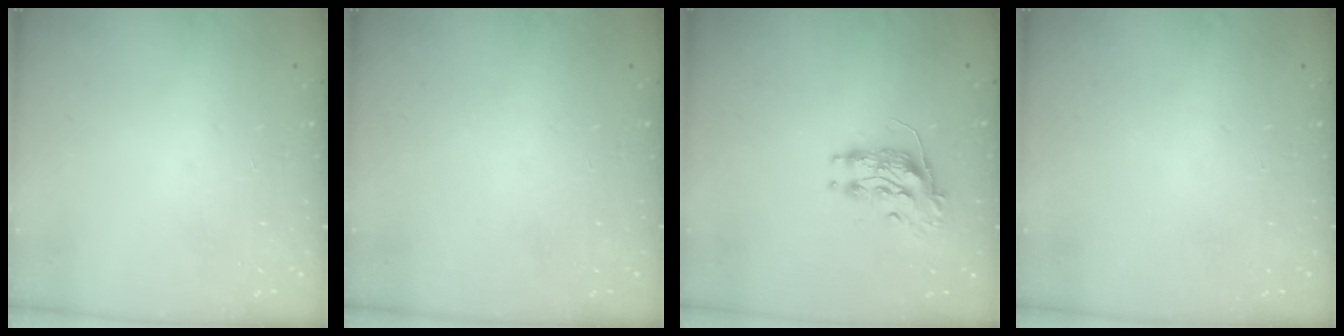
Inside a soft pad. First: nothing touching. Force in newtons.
{"total": 0.0}
{"total": 8.7, "press": 8.7, "slide": 0.4}
{"total": 0.0}